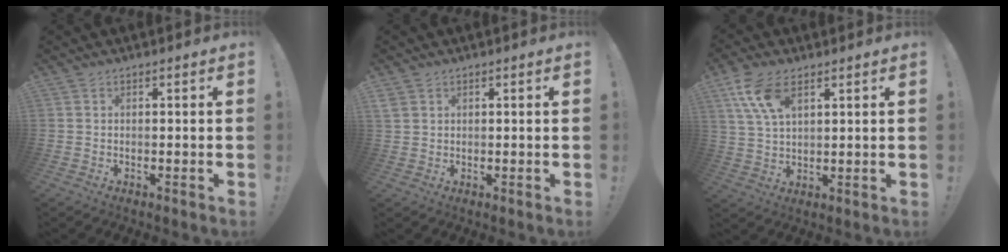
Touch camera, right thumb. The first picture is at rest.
{"total": 2.6, "force": [1.4, 2.1, 0.8], "torque": [-0.010, -0.006, 0.027]}
{"total": 10.4, "force": [5.2, 5.5, 7.1], "torque": [-0.133, -0.010, 0.101]}